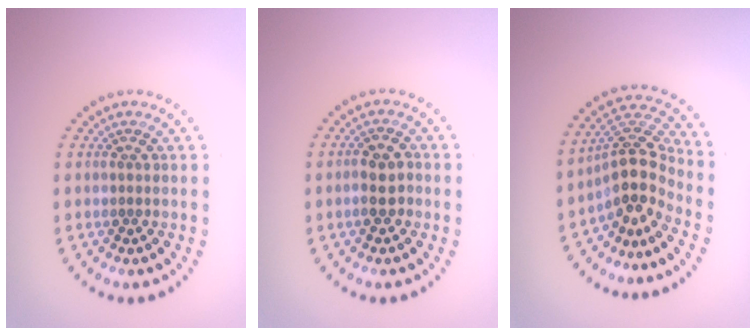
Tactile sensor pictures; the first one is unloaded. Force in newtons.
{"total": 2.4, "press": 2.3, "slide": 0.5}
{"total": 4.3, "press": 3.4, "slide": 2.7}